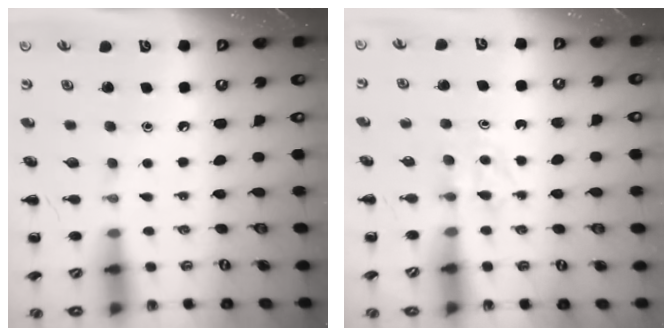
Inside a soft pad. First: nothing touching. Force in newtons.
{"total": 2.8, "press": 2.6, "slide": 1.0}